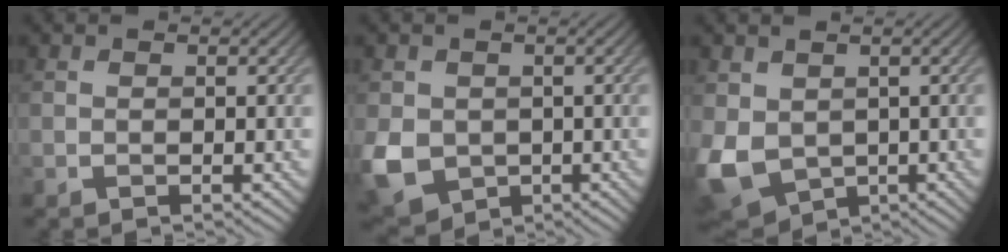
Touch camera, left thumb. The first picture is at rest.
{"total": 6.8, "force": [-1.1, 5.8, 3.4], "torque": [-0.106, -0.025, -0.023]}
{"total": 8.7, "force": [-0.5, 6.8, 5.4], "torque": [-0.162, -0.025, -0.003]}